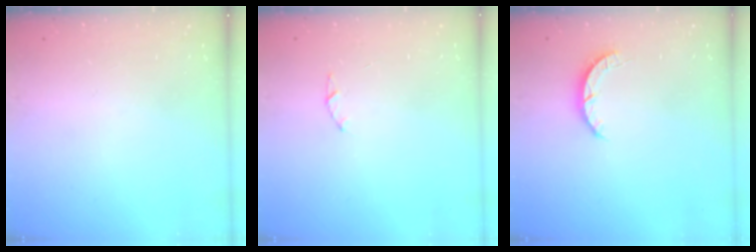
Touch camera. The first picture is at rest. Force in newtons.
{"total": 1.0, "press": 0.9, "slide": 0.3}
{"total": 2.7, "press": 2.7, "slide": 0.4}